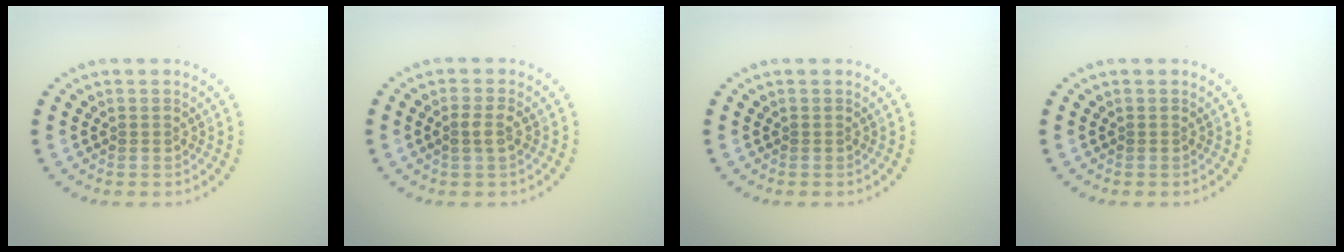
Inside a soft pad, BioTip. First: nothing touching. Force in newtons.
{"total": 1.5, "press": 1.4, "slide": 0.5}
{"total": 0.0}
{"total": 0.0}